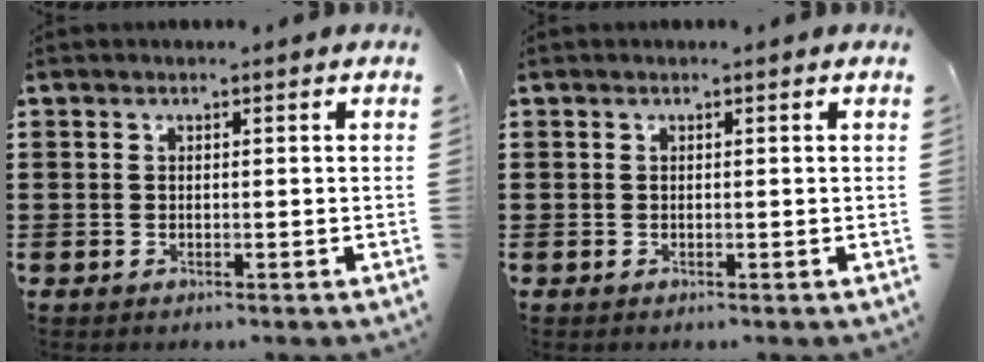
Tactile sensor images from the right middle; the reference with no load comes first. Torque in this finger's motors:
{"motor_torque": [-1.26, -0.87, 0.04, -0.01]}